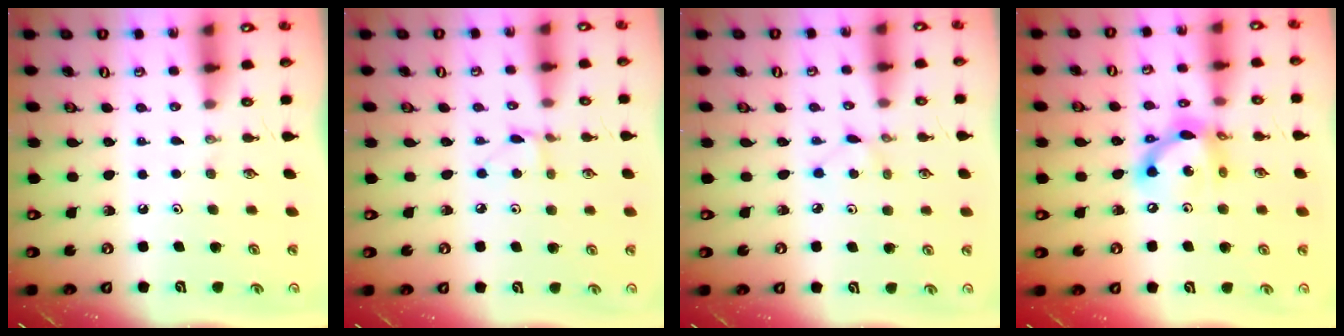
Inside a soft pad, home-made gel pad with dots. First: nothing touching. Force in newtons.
{"total": 3.3, "press": 3.3, "slide": 0.4}
{"total": 2.9, "press": 2.9, "slide": 0.3}
{"total": 12.9, "press": 12.8, "slide": 1.0}